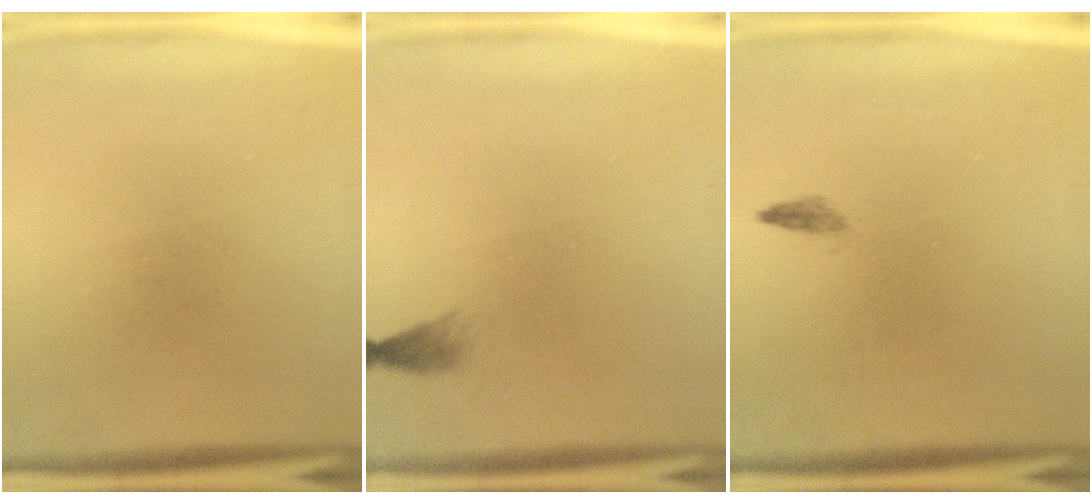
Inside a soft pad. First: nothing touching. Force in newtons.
{"total": 1.0}
{"total": 0.8}